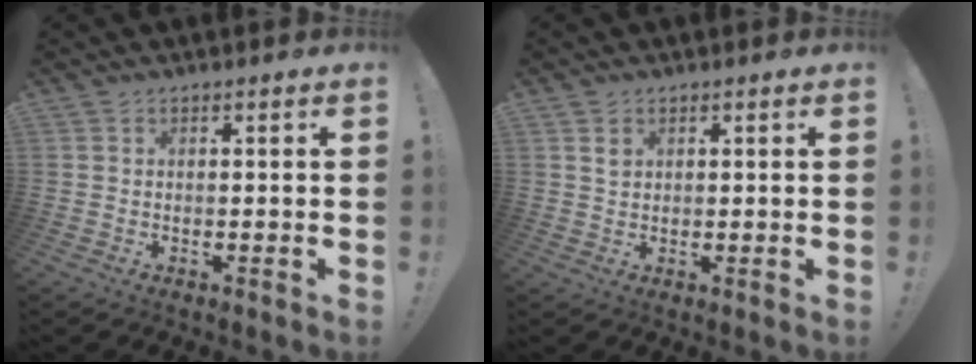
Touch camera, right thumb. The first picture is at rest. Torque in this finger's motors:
{"motor_torque": [-0.71, 0.17, 0.03, -0.01, -0.01]}